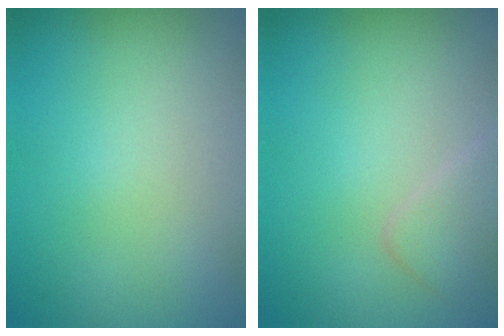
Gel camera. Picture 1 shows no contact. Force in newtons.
{"total": 1.8, "press": 1.8, "slide": 0.0}